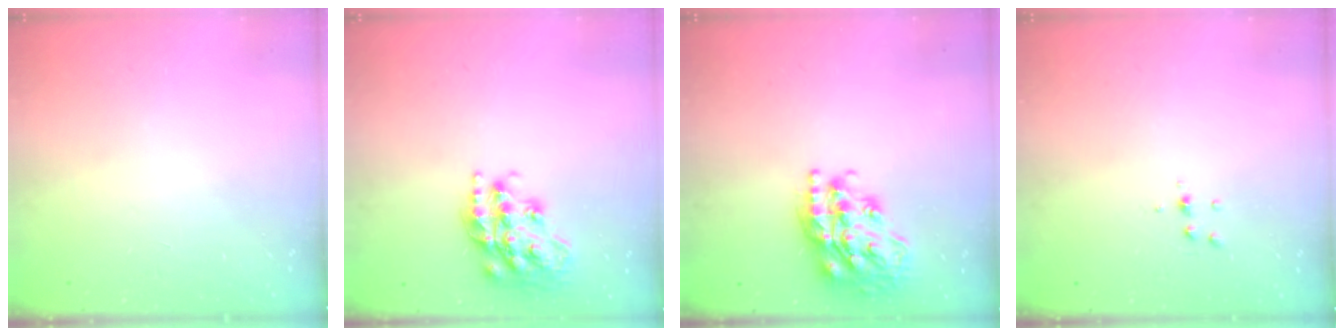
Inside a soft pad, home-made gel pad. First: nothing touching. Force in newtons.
{"total": 18.3, "press": 18.3, "slide": 1.0}
{"total": 19.6, "press": 19.5, "slide": 1.7}
{"total": 3.8, "press": 3.8, "slide": 0.4}